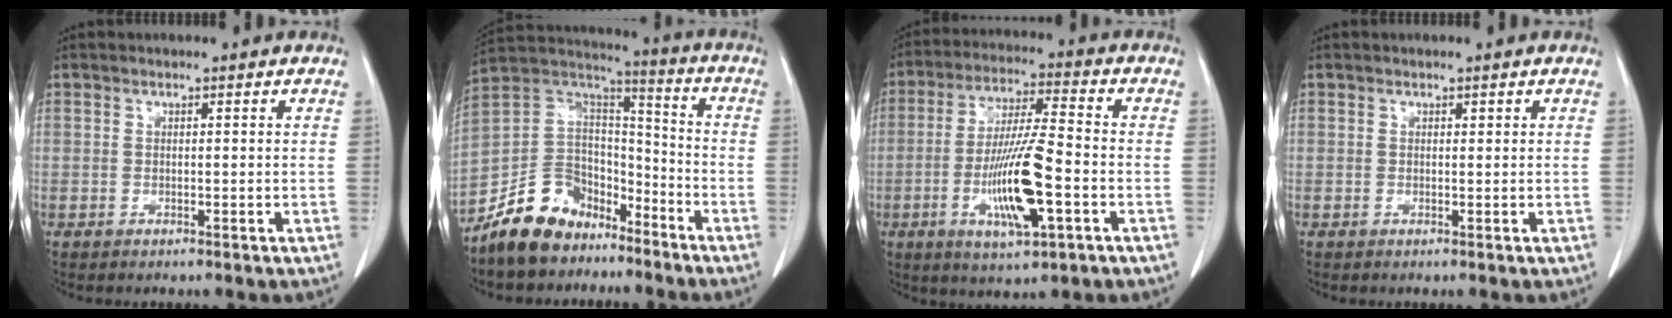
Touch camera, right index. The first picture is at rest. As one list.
[{"total": 12.3, "force": [-8.9, 7.7, 3.7], "torque": [-0.078, 0.056, -0.160]}, {"total": 13.0, "force": [-3.9, 1.5, 12.3], "torque": [-0.235, -0.010, -0.068]}, {"total": 0.0}]